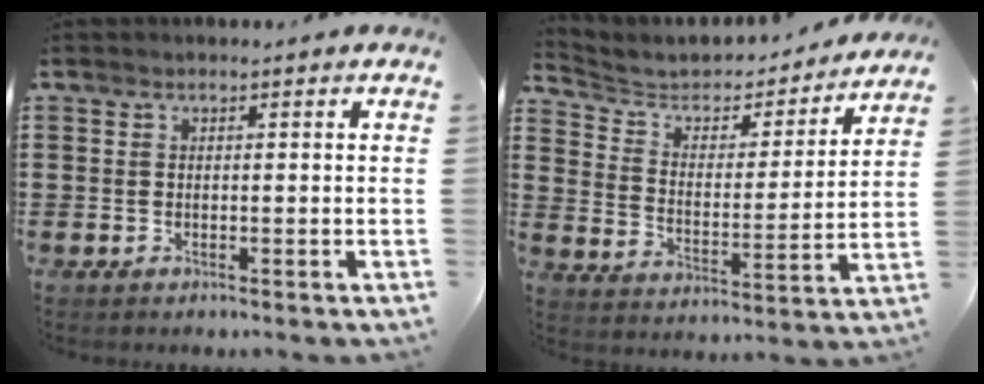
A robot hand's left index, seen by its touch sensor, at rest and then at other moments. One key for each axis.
{"total": 4.2, "fx": 3.7, "fy": 1.9, "fz": 0.9, "tx": -0.044, "ty": -0.029, "tz": 0.055}